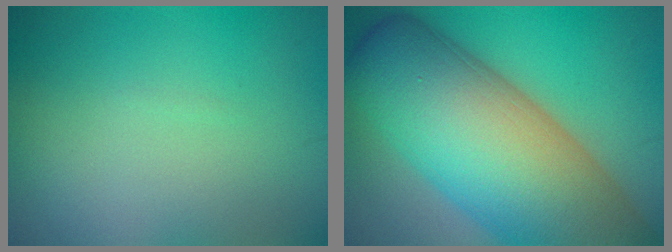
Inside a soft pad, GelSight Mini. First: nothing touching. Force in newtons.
{"total": 16.8, "press": 16.8, "slide": 0.8}